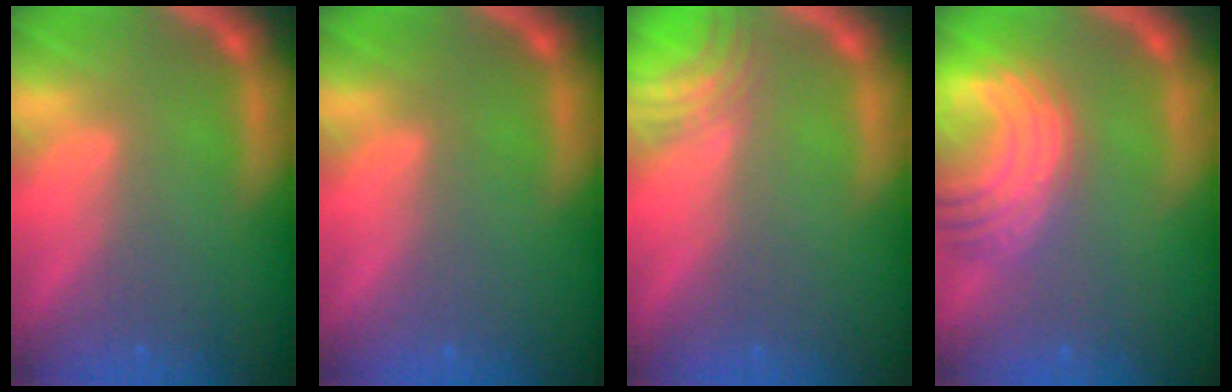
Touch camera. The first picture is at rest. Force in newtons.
{"total": 0.0}
{"total": 3.4}
{"total": 8.5}